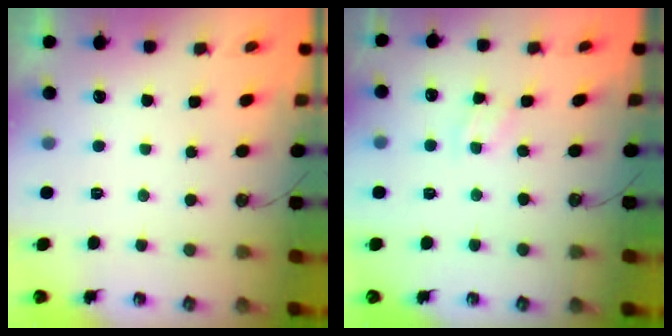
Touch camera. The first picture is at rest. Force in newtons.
{"total": 2.2, "press": 2.2, "slide": 0.3}